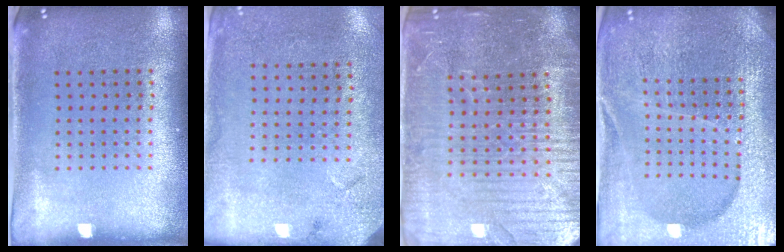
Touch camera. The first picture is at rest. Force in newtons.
{"total": 2.7, "press": 2.2, "slide": 1.6}
{"total": 4.9, "press": 4.4, "slide": 2.0}
{"total": 5.4, "press": 4.9, "slide": 2.3}